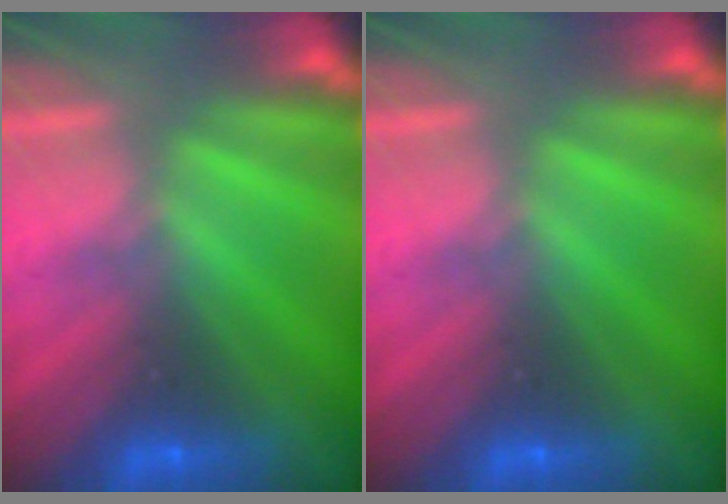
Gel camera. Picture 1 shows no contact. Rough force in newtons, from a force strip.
{"total": 0.0}